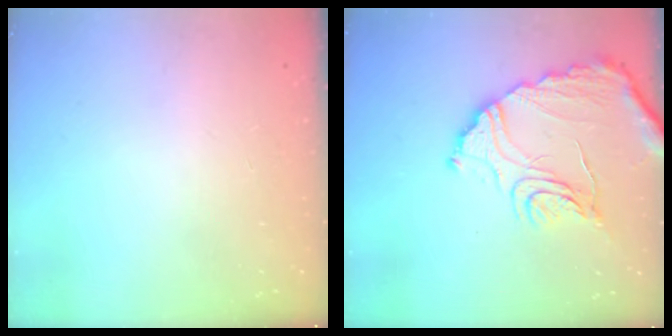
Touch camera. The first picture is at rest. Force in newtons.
{"total": 15.1, "press": 15.0, "slide": 1.7}